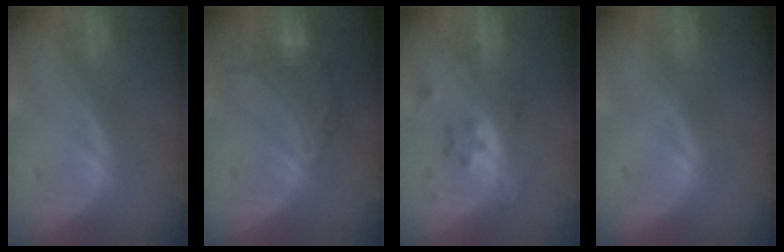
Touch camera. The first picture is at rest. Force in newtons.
{"total": 7.2, "press": 7.2, "slide": 0.1}
{"total": 6.0, "press": 6.0, "slide": 0.6}
{"total": 0.0}